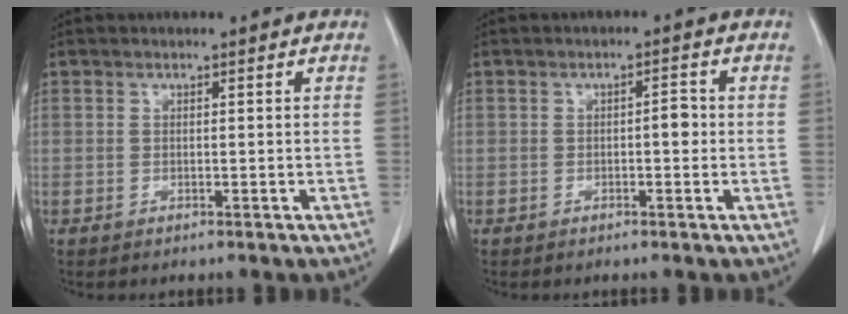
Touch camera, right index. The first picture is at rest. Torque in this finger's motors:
{"motor_torque": [0.28, -0.04, 0.01, 0.04]}